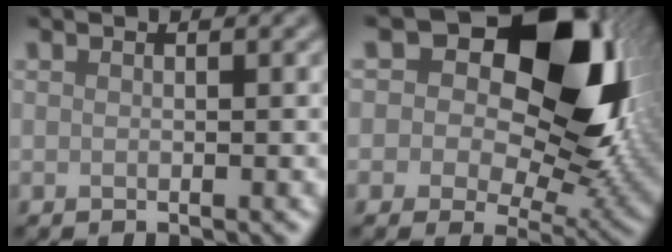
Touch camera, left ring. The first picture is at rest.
{"total": 15.7, "force": [5.4, 9.4, 11.3], "torque": [-0.155, 0.009, 0.084]}